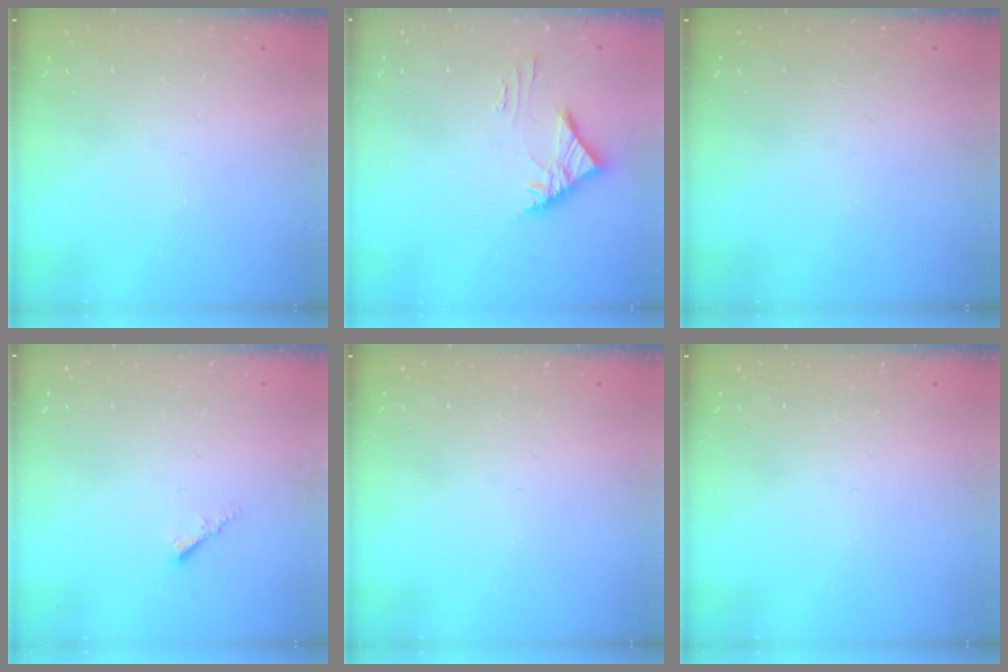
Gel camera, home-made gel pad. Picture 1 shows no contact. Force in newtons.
{"total": 4.0, "press": 3.9, "slide": 0.9}
{"total": 0.0}
{"total": 1.7, "press": 1.6, "slide": 0.4}
{"total": 0.0}
{"total": 0.0}